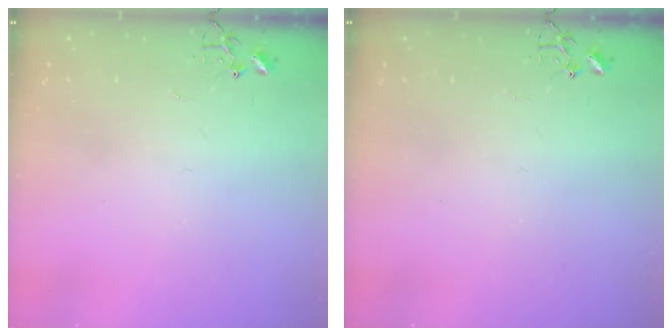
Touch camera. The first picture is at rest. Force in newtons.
{"total": 0.0}